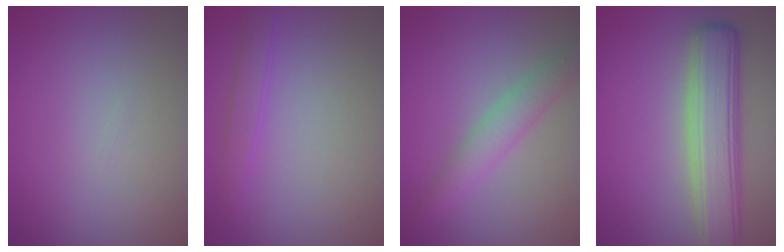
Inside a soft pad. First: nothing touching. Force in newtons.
{"total": 1.5, "press": 1.5, "slide": 0.0}
{"total": 3.3, "press": 3.3, "slide": 0.0}
{"total": 7.0, "press": 7.0, "slide": 0.6}